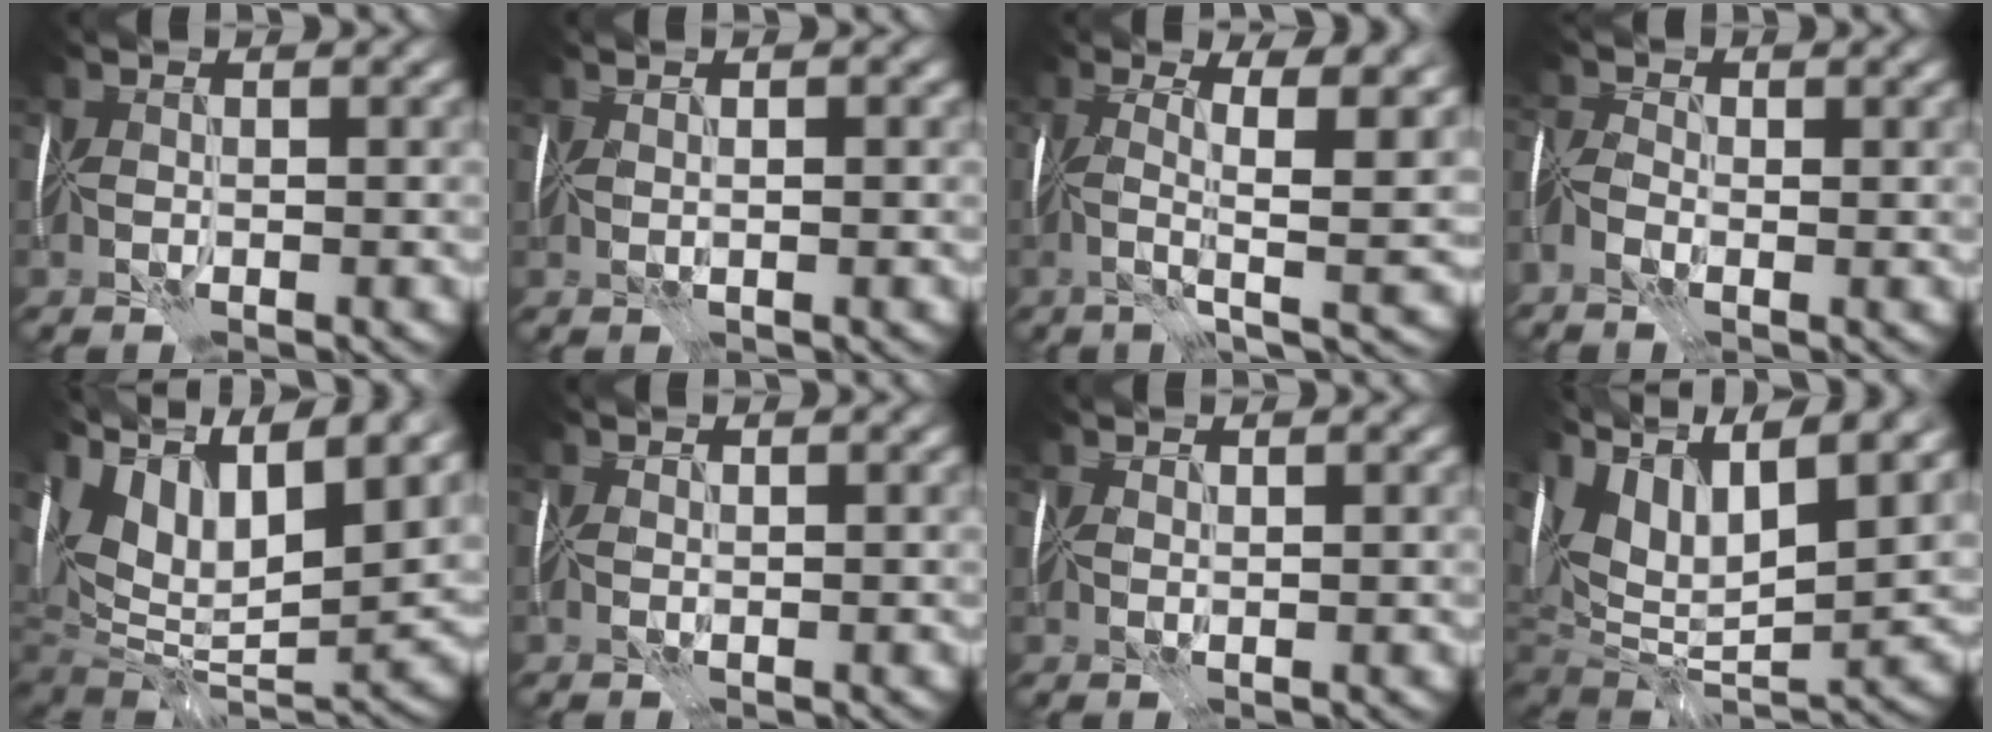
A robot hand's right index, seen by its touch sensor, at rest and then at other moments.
{"total": 1.1, "force": [0.7, 0.0, 0.8], "torque": [-0.002, 0.006, 0.013]}
{"total": 9.5, "force": [1.3, 2.3, 9.1], "torque": [-0.126, 0.003, 0.021]}
{"total": 2.4, "force": [-1.3, 1.3, 1.6], "torque": [-0.034, 0.000, -0.030]}
{"total": 18.2, "force": [7.7, 8.5, 14.1], "torque": [-0.234, 0.049, 0.135]}
{"total": 0.6, "force": [0.5, 0.3, 0.0], "torque": [0.000, 0.001, 0.008]}
{"total": 1.2, "force": [1.2, 0.1, 0.0], "torque": [-0.002, 0.004, 0.022]}
{"total": 16.4, "force": [6.8, 7.5, 12.9], "torque": [-0.245, 0.036, 0.128]}